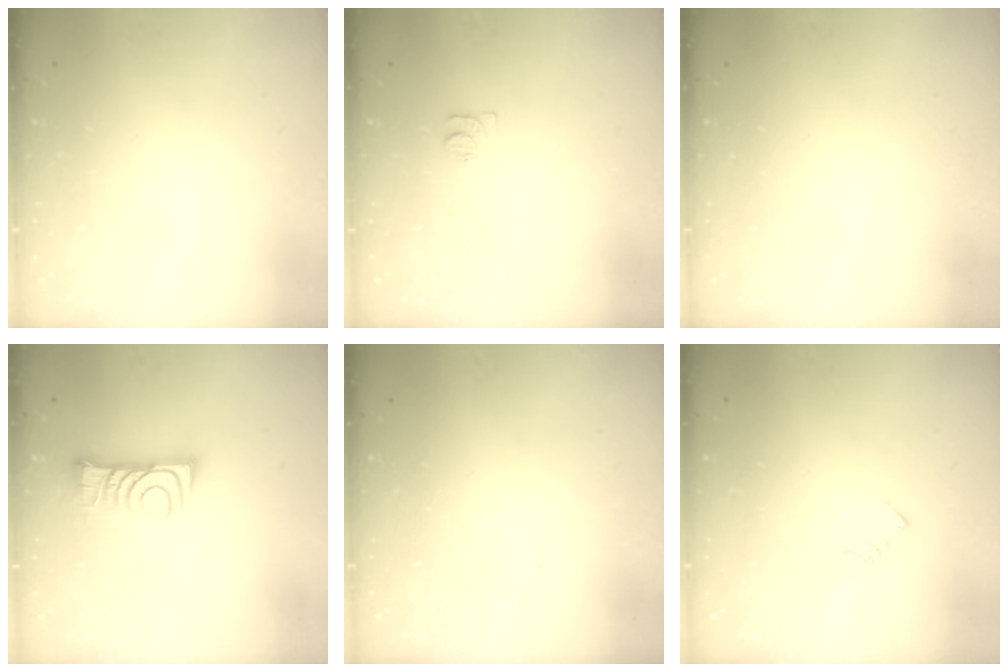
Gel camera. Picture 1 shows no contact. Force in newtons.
{"total": 6.2, "press": 6.1, "slide": 0.6}
{"total": 0.0}
{"total": 8.8, "press": 8.8, "slide": 0.8}
{"total": 2.5, "press": 2.4, "slide": 0.4}
{"total": 3.4, "press": 3.4, "slide": 0.5}